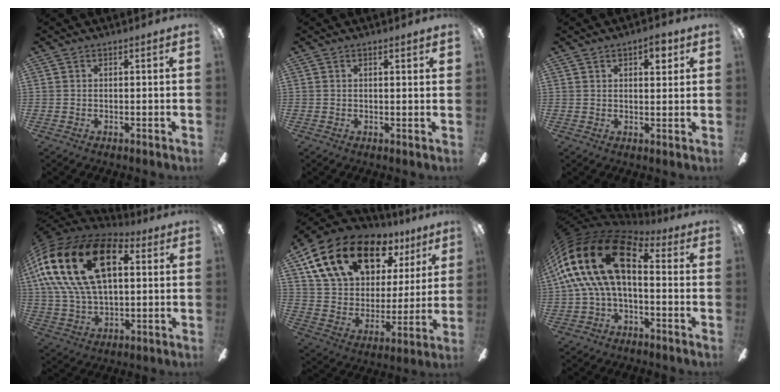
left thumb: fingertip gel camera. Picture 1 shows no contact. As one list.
[{"total": 1.4, "force": [0.8, 0.2, 1.2], "torque": [-0.018, -0.003, 0.012]}, {"total": 4.6, "force": [2.5, 2.1, 3.2], "torque": [-0.037, -0.005, 0.037]}, {"total": 25.4, "force": [8.3, 14.3, 19.3], "torque": [-0.394, -0.015, 0.135]}, {"total": 20.8, "force": [13.6, 11.2, 11.0], "torque": [-0.202, -0.070, 0.250]}, {"total": 21.3, "force": [4.0, 11.2, 17.6], "torque": [-0.342, 0.002, 0.075]}]